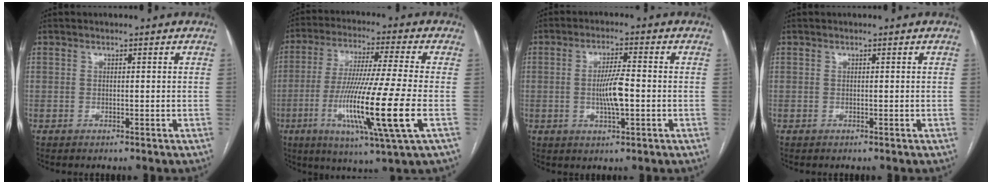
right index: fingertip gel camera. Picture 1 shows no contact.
{"total": 17.2, "force": [-4.5, -0.8, 16.5], "torque": [-0.322, -0.029, -0.087]}
{"total": 5.8, "force": [-0.8, 0.9, 5.7], "torque": [-0.111, -0.002, -0.013]}
{"total": 0.0}